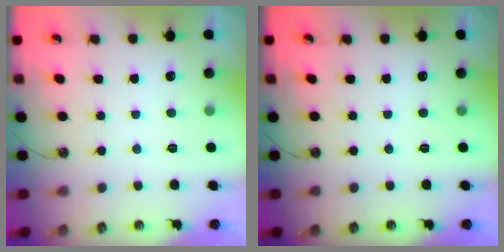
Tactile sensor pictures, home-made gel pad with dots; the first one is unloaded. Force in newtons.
{"total": 0.0}